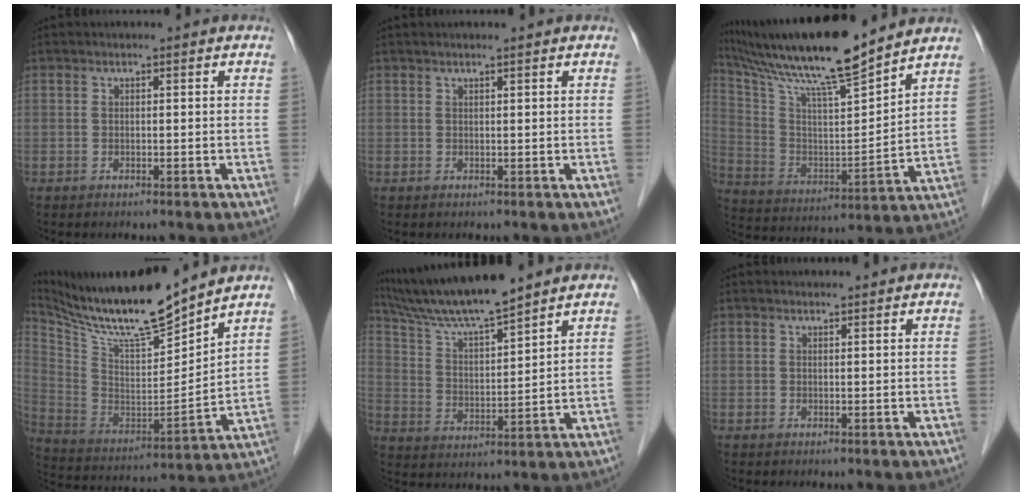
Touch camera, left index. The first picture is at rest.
{"total": 0.8, "force": [0.7, -0.2, 0.5], "torque": [-0.009, 0.005, 0.014]}
{"total": 18.8, "force": [16.0, 0.2, 9.9], "torque": [-0.183, 0.003, 0.280]}
{"total": 17.0, "force": [15.2, 0.8, 7.6], "torque": [-0.156, -0.014, 0.283]}
{"total": 11.6, "force": [10.3, -0.6, 5.3], "torque": [-0.104, 0.010, 0.194]}
{"total": 1.3, "force": [1.3, 0.2, 0.2], "torque": [-0.008, 0.012, 0.020]}